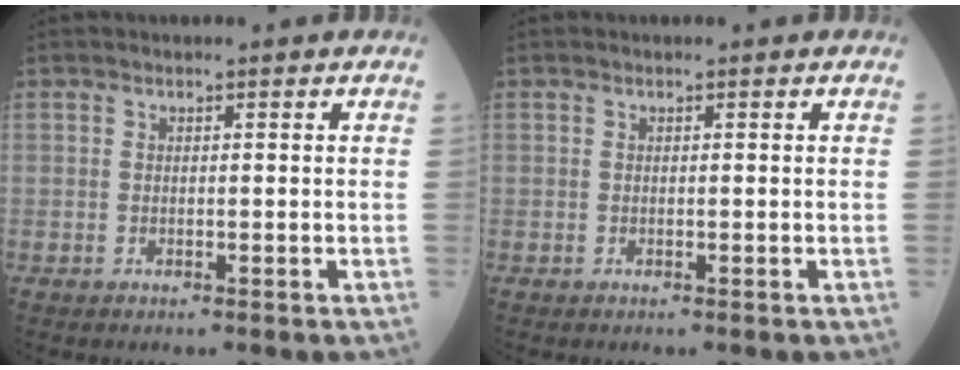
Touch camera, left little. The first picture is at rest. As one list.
[{"total": 0.0}]